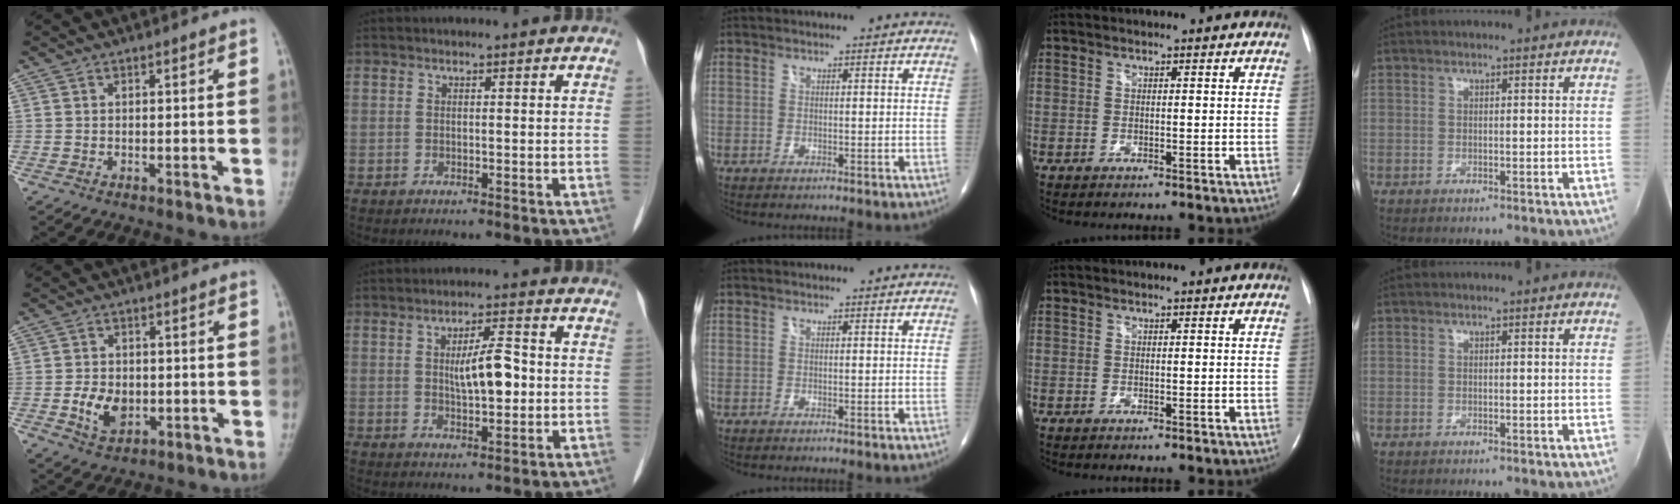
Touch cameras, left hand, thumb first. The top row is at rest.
{"thumb": {"total": 5.9, "force": [-1.1, 4.2, 4.1], "torque": [-0.060, -0.002, -0.015]}, "index": {"total": 6.2, "force": [0.1, 1.7, 5.9], "torque": [-0.103, 0.006, 0.008]}}